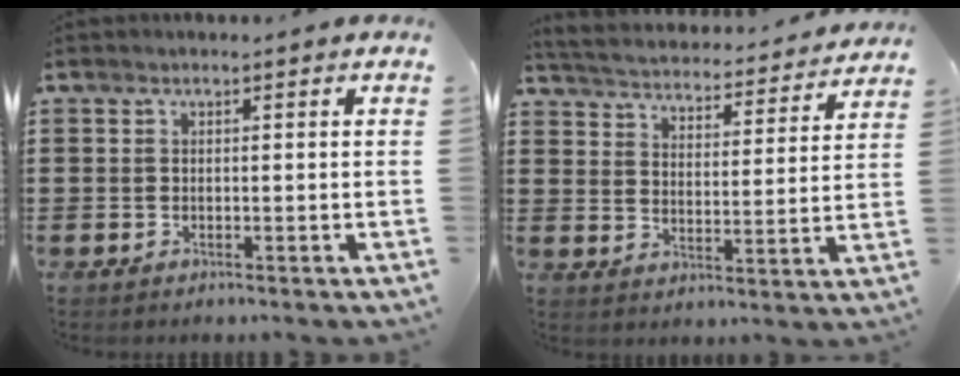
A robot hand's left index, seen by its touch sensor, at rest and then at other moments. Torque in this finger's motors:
{"motor_torque": [0.29, -1.85, -0.55, 0.04]}